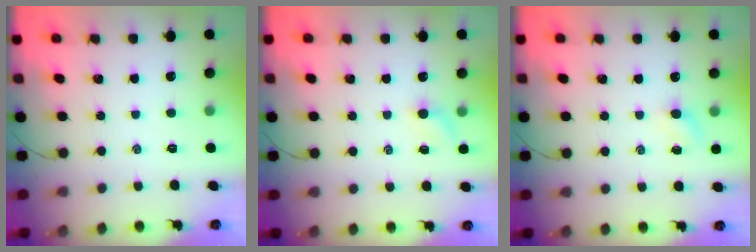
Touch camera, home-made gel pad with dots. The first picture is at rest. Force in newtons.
{"total": 3.5, "press": 3.3, "slide": 1.0}
{"total": 3.7, "press": 3.4, "slide": 1.3}